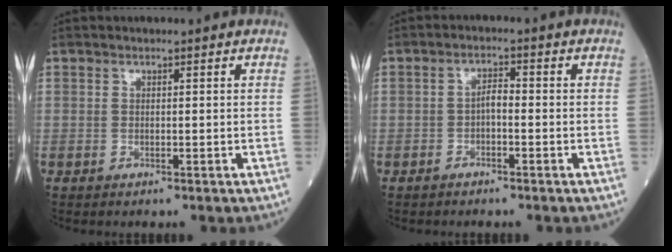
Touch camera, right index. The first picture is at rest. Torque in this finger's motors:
{"motor_torque": [0.25, -0.09, 0.17, 0.04]}